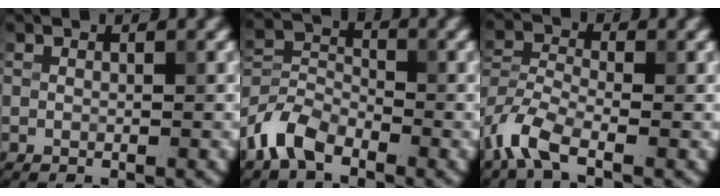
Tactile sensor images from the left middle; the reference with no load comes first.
{"total": 4.8, "force": [-3.4, 2.5, 2.3], "torque": [-0.048, 0.004, -0.080]}
{"total": 4.9, "force": [-3.1, 1.9, 3.2], "torque": [-0.075, -0.005, -0.078]}